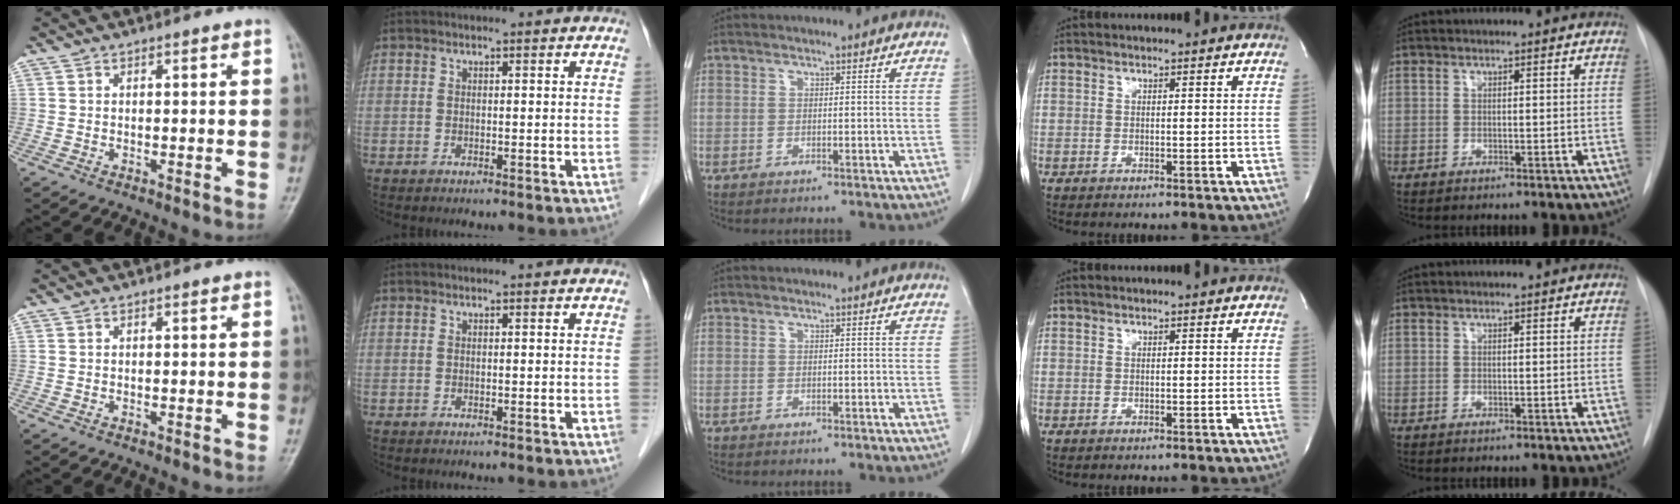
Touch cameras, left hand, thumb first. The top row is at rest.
{}